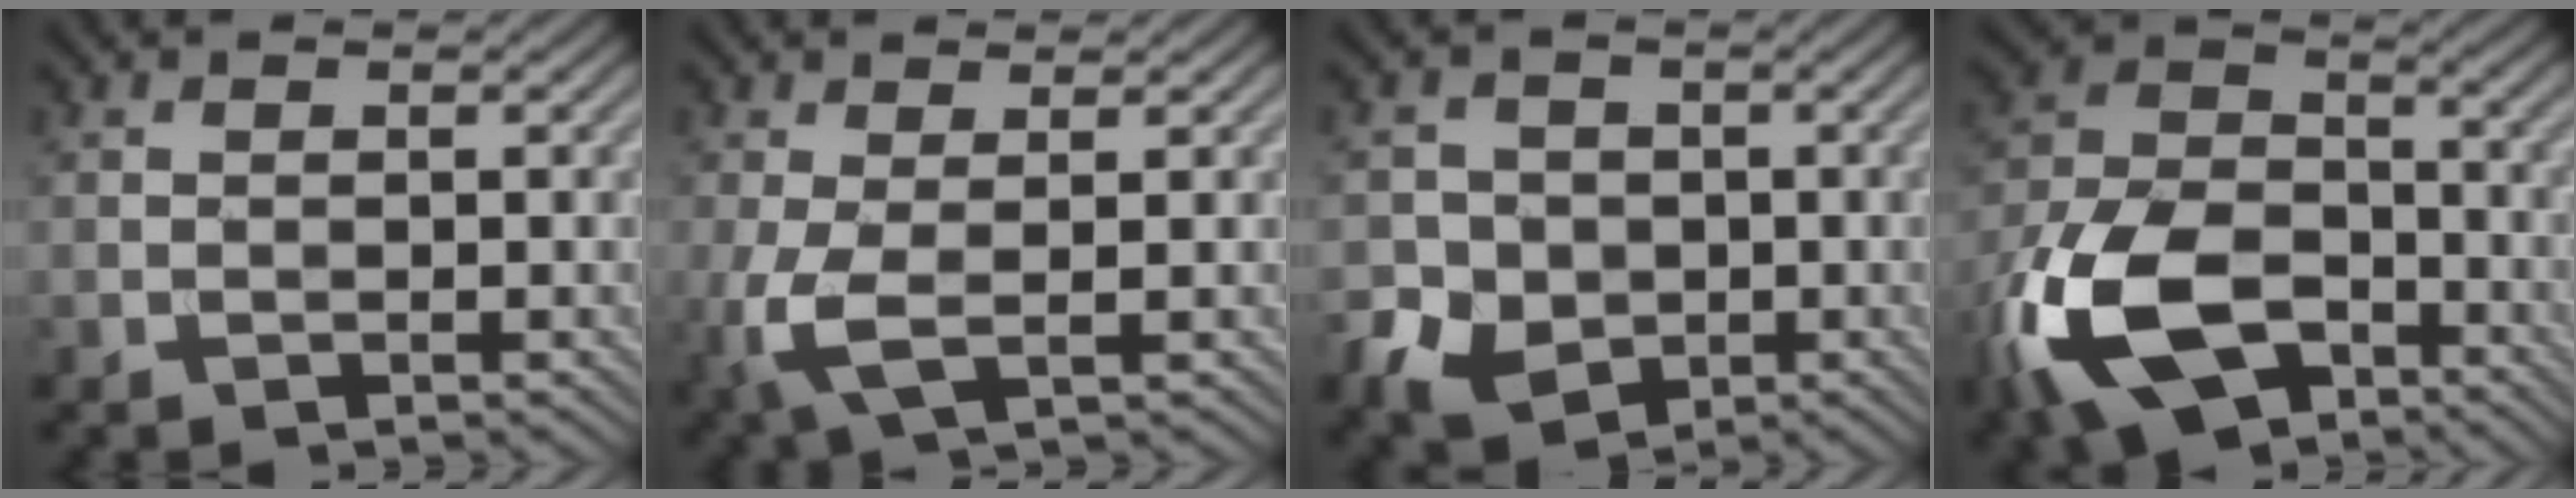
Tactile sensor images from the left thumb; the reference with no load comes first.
{"total": 4.3, "force": [-0.1, 1.4, 4.1], "torque": [-0.109, 0.001, -0.004]}
{"total": 6.7, "force": [-2.1, 5.8, 2.8], "torque": [-0.066, -0.014, -0.057]}
{"total": 16.4, "force": [-8.4, 9.4, 10.4], "torque": [-0.266, -0.032, -0.174]}